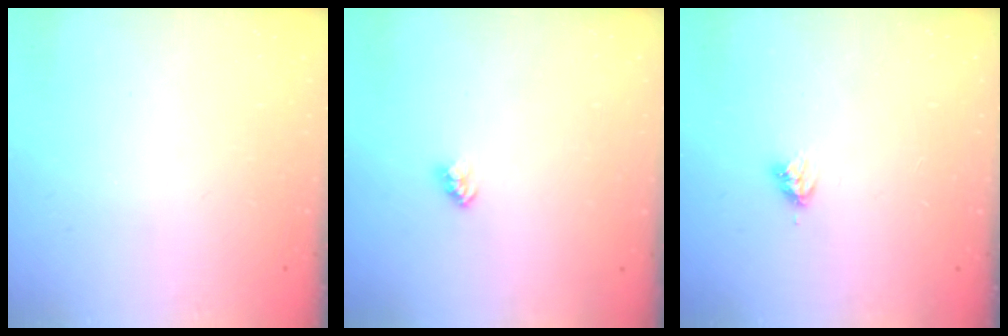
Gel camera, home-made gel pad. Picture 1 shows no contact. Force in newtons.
{"total": 2.3, "press": 2.3, "slide": 0.1}
{"total": 3.5, "press": 3.4, "slide": 0.5}